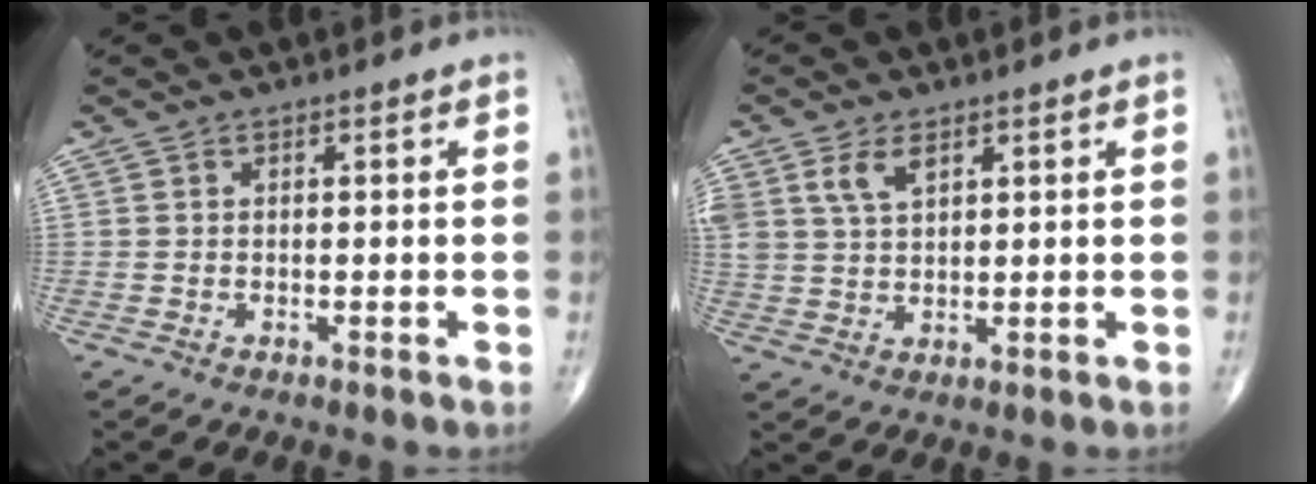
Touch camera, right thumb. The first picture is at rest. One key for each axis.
{"total": 5.3, "fx": 2.7, "fy": 2.9, "fz": 3.5, "tx": -0.064, "ty": -0.008, "tz": 0.059}